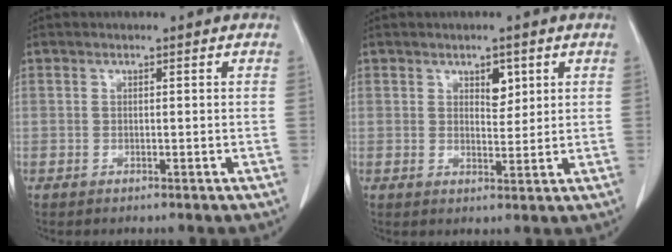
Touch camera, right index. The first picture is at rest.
{"total": 2.9, "force": [1.5, 1.5, 2.0], "torque": [-0.027, -0.002, 0.025]}